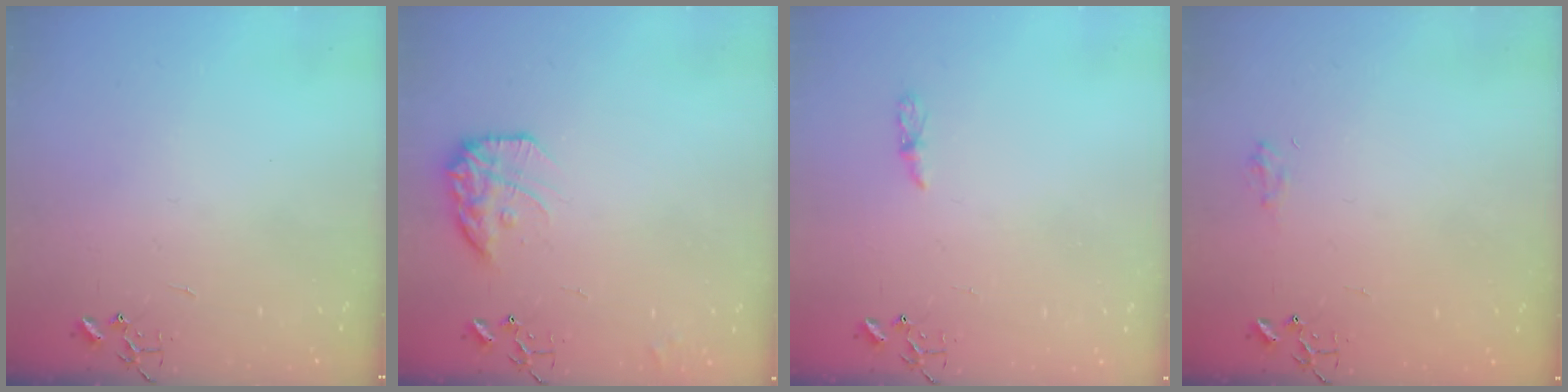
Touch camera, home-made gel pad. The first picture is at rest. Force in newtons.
{"total": 14.0, "press": 14.0, "slide": 1.0}
{"total": 3.2, "press": 3.2, "slide": 0.4}
{"total": 6.7, "press": 6.6, "slide": 0.7}